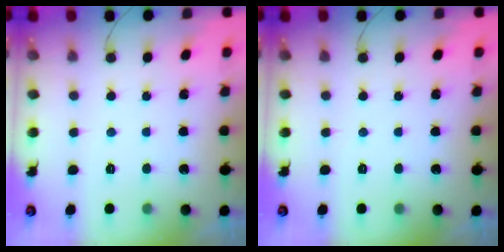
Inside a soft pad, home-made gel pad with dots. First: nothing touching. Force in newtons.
{"total": 0.0}